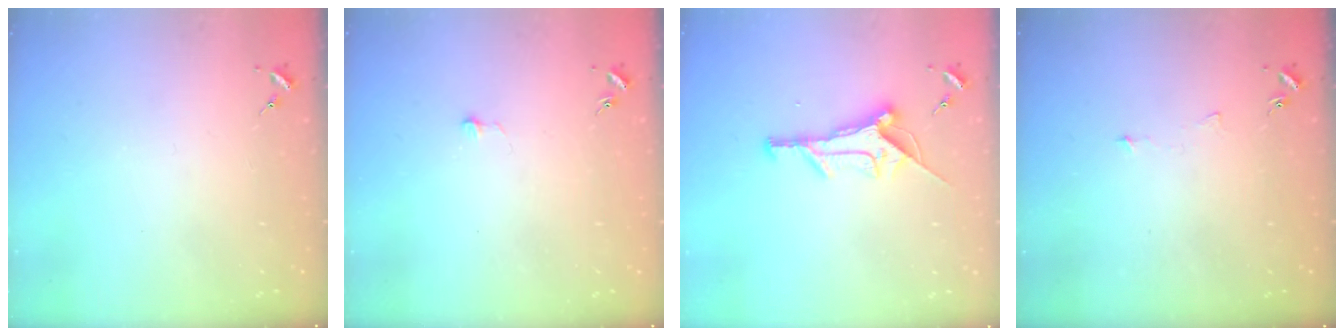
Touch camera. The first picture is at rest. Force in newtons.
{"total": 2.9, "press": 2.9, "slide": 0.2}
{"total": 11.7, "press": 11.7, "slide": 0.3}
{"total": 3.4, "press": 3.4, "slide": 0.4}